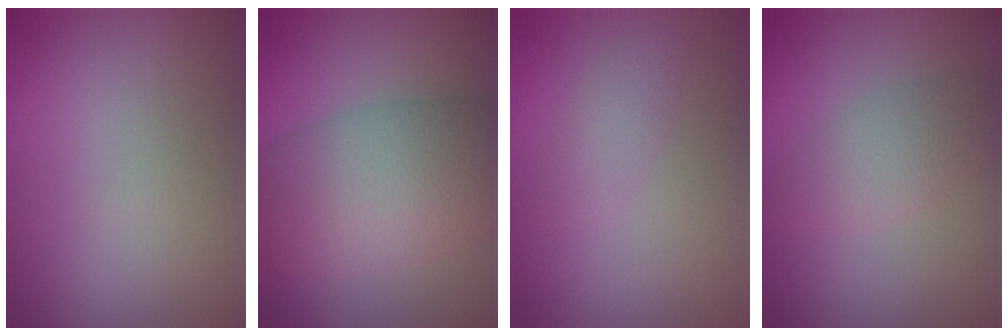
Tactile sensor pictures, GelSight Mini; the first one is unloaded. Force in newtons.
{"total": 9.5, "press": 9.5, "slide": 0.5}
{"total": 1.6, "press": 1.6, "slide": 0.1}
{"total": 3.2, "press": 3.2, "slide": 0.1}